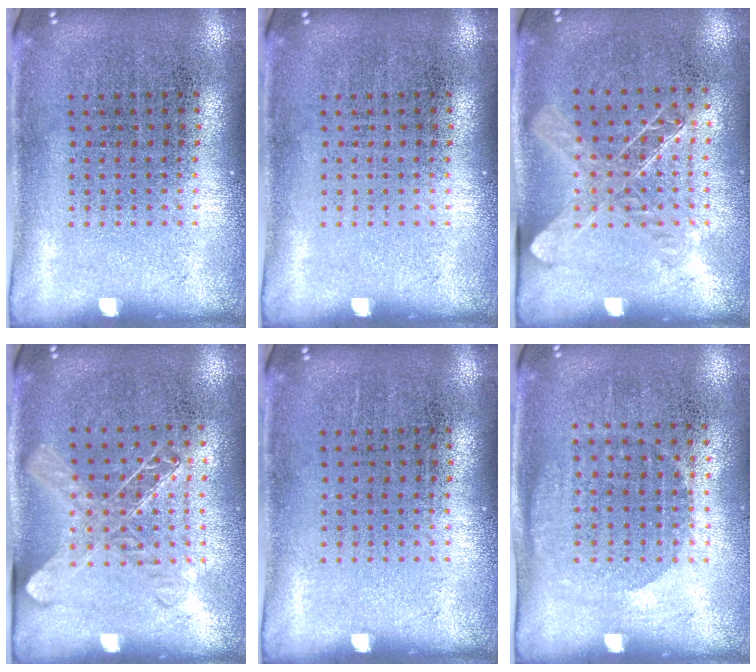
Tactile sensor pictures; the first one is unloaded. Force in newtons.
{"total": 0.0}
{"total": 1.3, "press": 1.1, "slide": 0.7}
{"total": 1.4, "press": 1.3, "slide": 0.6}
{"total": 0.0}
{"total": 1.1, "press": 1.0, "slide": 0.4}